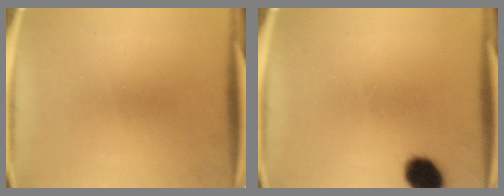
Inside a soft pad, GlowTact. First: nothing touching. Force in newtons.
{"total": 7.7}